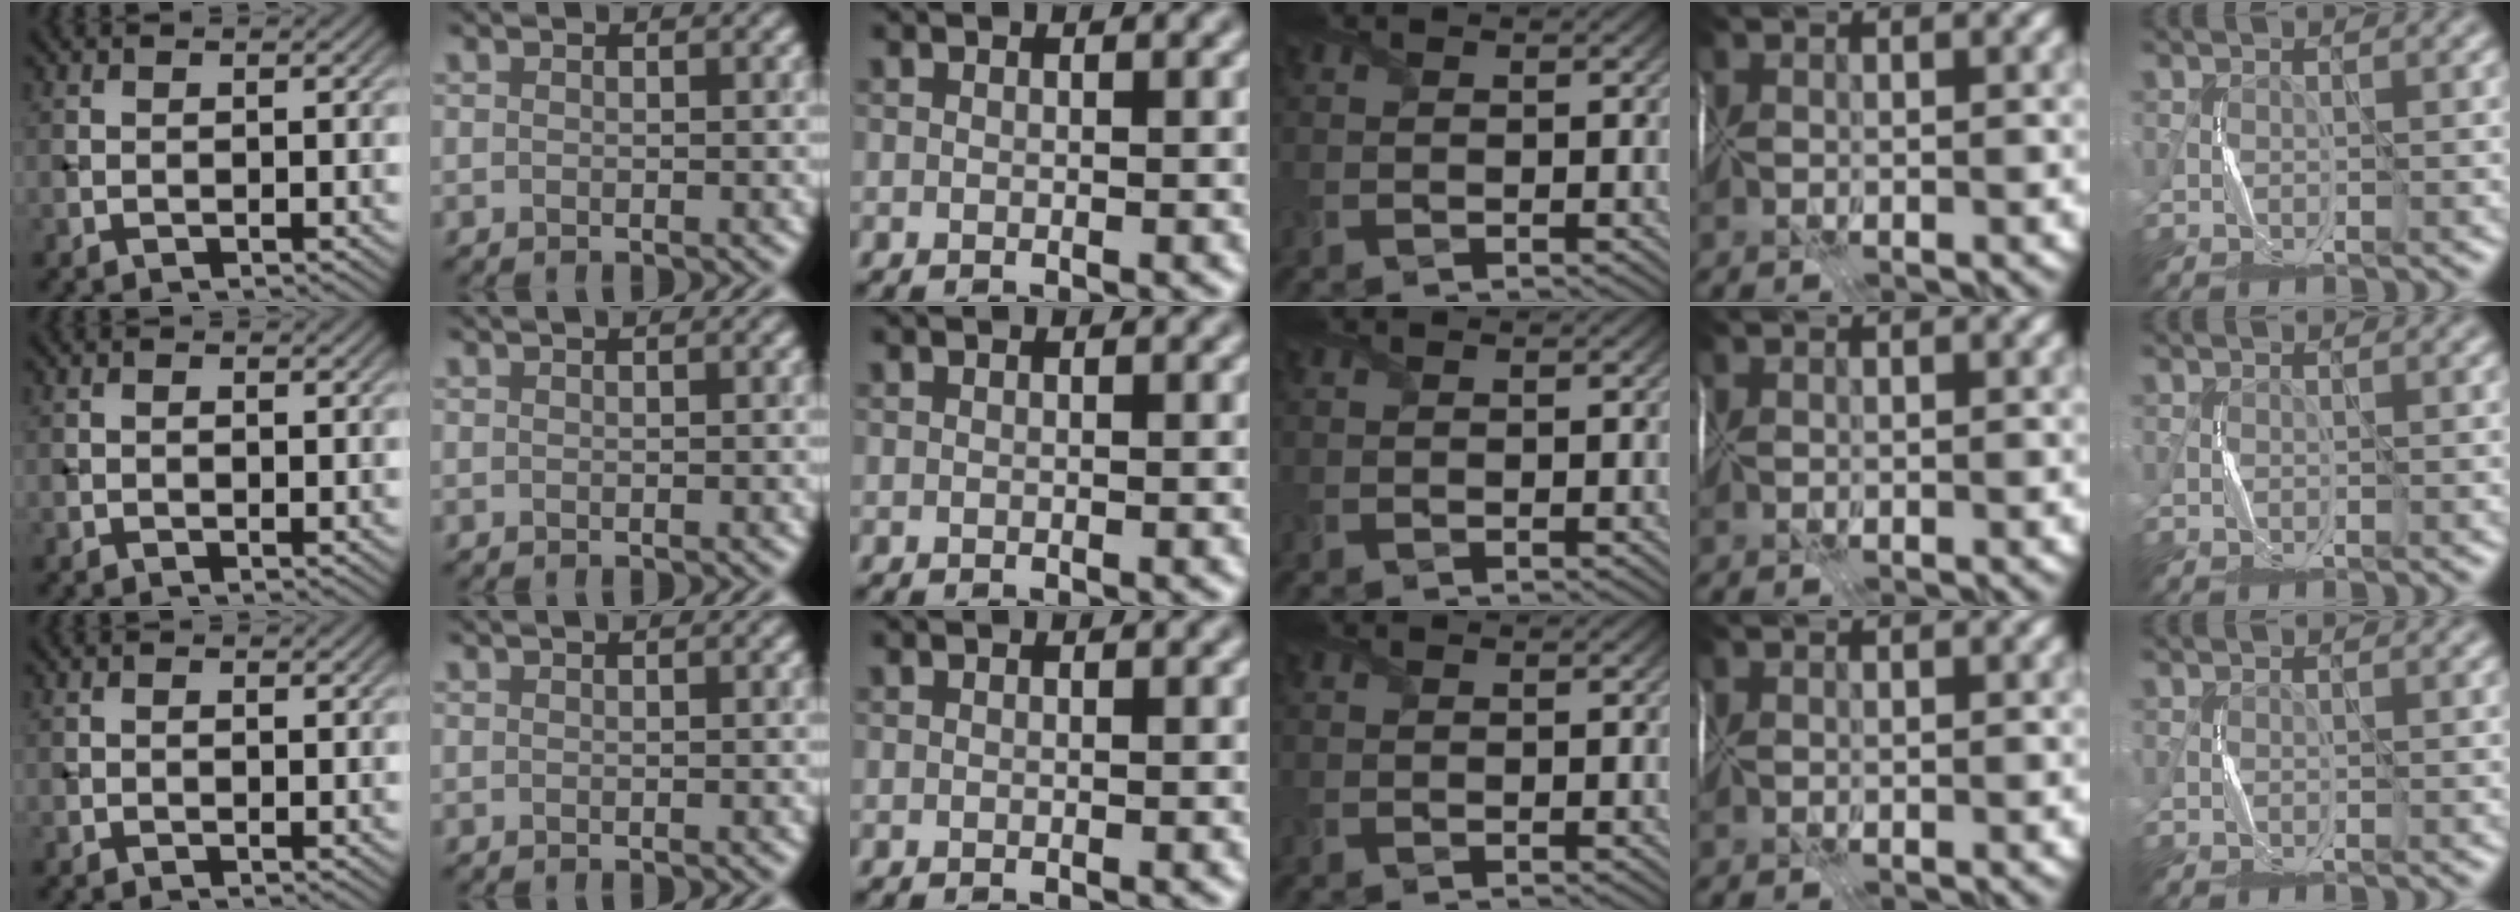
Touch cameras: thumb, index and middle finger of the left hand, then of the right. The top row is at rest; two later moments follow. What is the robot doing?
{"motion": "fold", "object": "wrapping paper"}